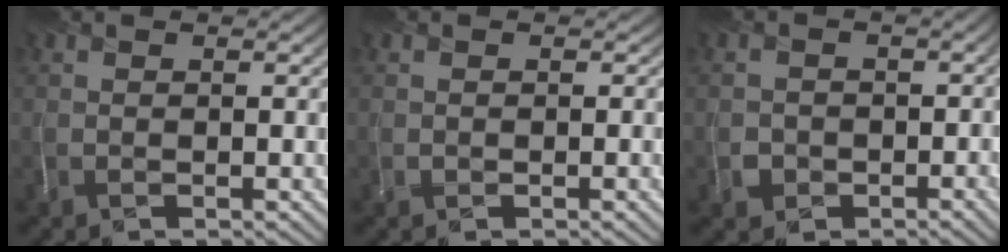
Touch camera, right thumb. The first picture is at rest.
{"total": 0.6, "force": [0.0, 0.6, 0.0], "torque": [0.002, -0.003, 0.005]}
{"total": 2.7, "force": [-1.2, 2.4, -0.3], "torque": [0.009, -0.011, -0.012]}